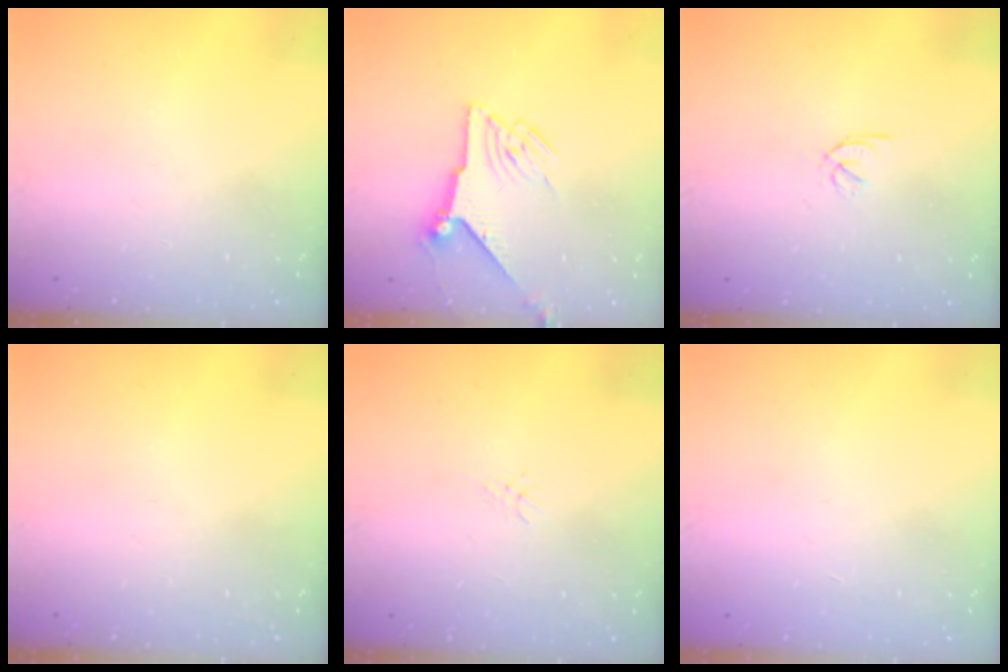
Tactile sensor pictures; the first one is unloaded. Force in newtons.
{"total": 7.0, "press": 7.0, "slide": 0.3}
{"total": 2.0, "press": 2.0, "slide": 0.3}
{"total": 0.0}
{"total": 1.2, "press": 1.1, "slide": 0.3}
{"total": 0.9, "press": 0.8, "slide": 0.2}